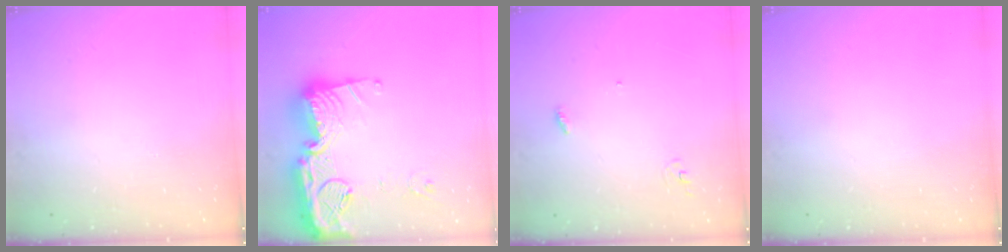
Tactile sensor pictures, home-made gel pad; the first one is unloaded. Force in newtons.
{"total": 23.2, "press": 23.1, "slide": 2.1}
{"total": 2.9, "press": 2.9, "slide": 0.2}
{"total": 0.0}